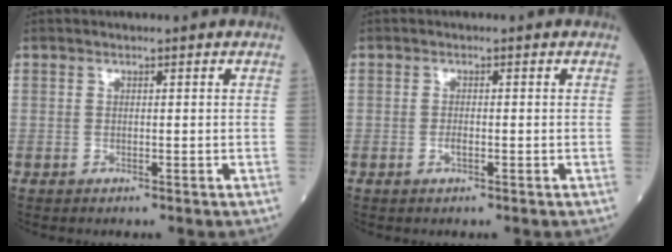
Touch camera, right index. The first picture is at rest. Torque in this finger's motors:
{"motor_torque": [0.23, -0.19, 0.13, 0.04]}